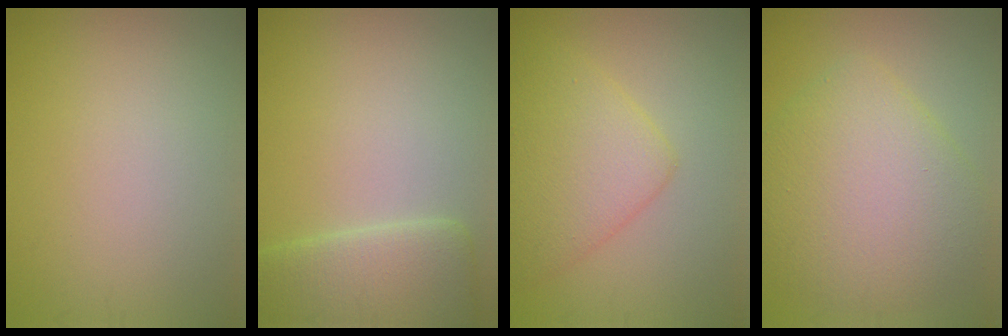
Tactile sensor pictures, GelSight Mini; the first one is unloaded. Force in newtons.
{"total": 5.8, "press": 5.8, "slide": 0.1}
{"total": 5.3, "press": 5.3, "slide": 0.2}
{"total": 7.5, "press": 7.5, "slide": 0.3}